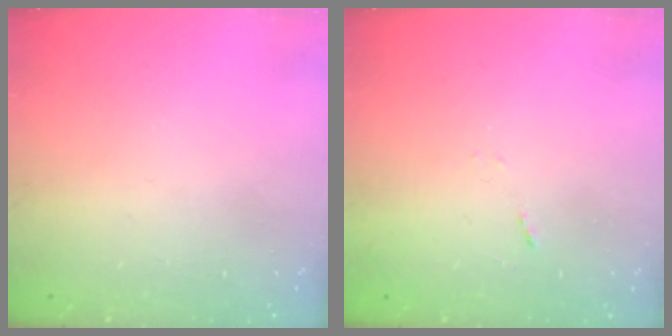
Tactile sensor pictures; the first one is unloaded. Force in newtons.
{"total": 5.3, "press": 5.3, "slide": 0.5}